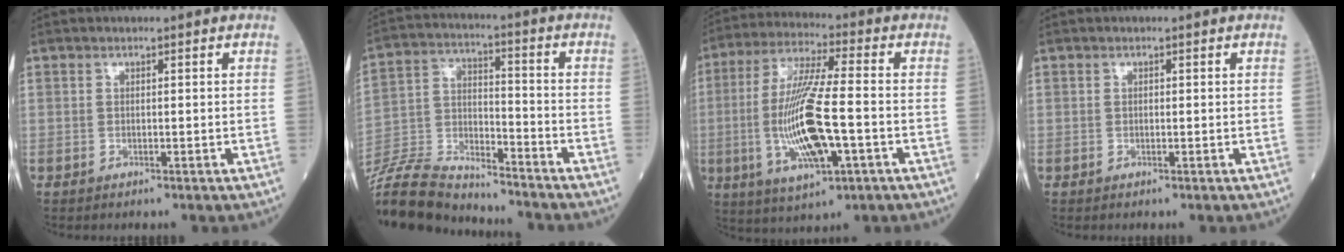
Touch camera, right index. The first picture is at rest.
{"total": 16.8, "force": [-16.1, 1.9, 4.5], "torque": [-0.096, 0.008, -0.287]}
{"total": 14.7, "force": [-2.9, 2.4, 14.2], "torque": [-0.291, -0.008, -0.050]}
{"total": 0.0}